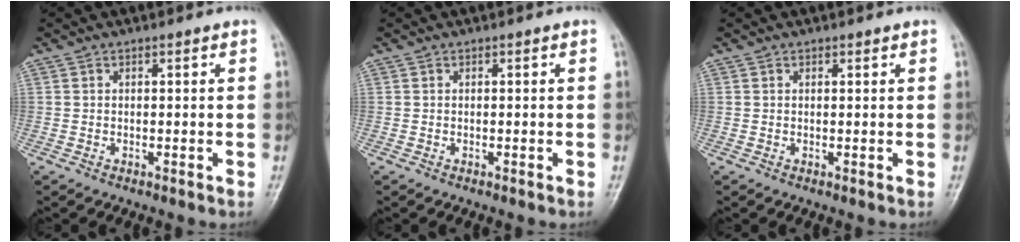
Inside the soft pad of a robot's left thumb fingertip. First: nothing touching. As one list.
[{"total": 0.0}, {"total": 0.5, "force": [0.4, 0.2, 0.2], "torque": [-0.005, -0.003, 0.005]}]